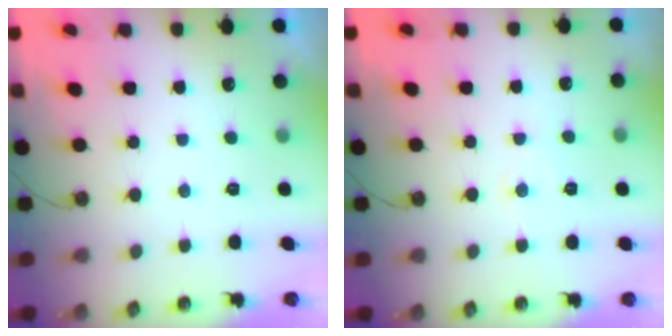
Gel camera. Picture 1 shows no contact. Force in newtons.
{"total": 5.2, "press": 5.2, "slide": 0.5}